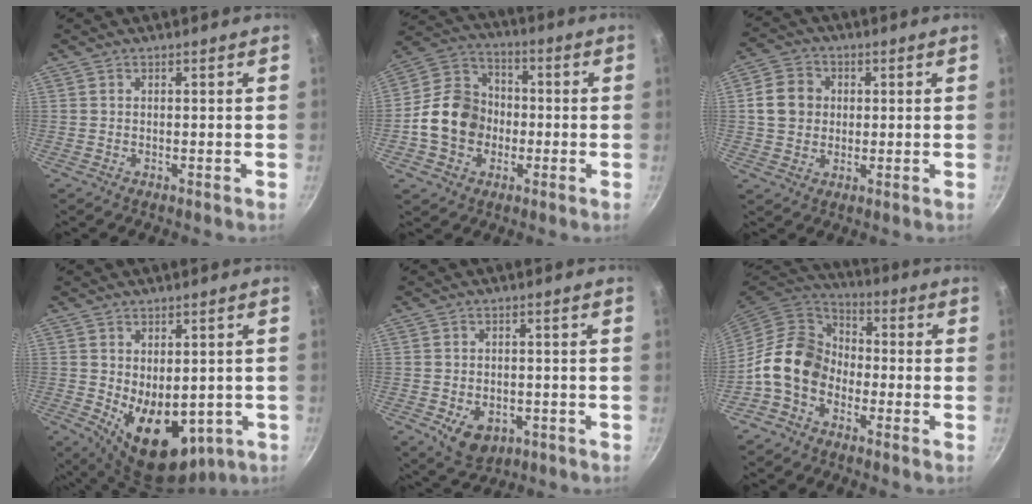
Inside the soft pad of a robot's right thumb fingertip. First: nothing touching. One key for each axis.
{"total": 13.9, "fx": -2.3, "fy": 11.6, "fz": 7.3, "tx": -0.103, "ty": 0.033, "tz": -0.056}
{"total": 7.9, "fx": 1.0, "fy": 6.9, "fz": 3.7, "tx": -0.041, "ty": 0.008, "tz": 0.008}
{"total": 13.3, "fx": -2.0, "fy": 8.5, "fz": 10.0, "tx": -0.113, "ty": -0.024, "tz": -0.004}
{"total": 6.9, "fx": -2.3, "fy": 4.9, "fz": 4.3, "tx": -0.051, "ty": 0.002, "tz": -0.022}
{"total": 12.4, "fx": -3.8, "fy": 9.5, "fz": 7.0, "tx": -0.087, "ty": 0.045, "tz": -0.096}